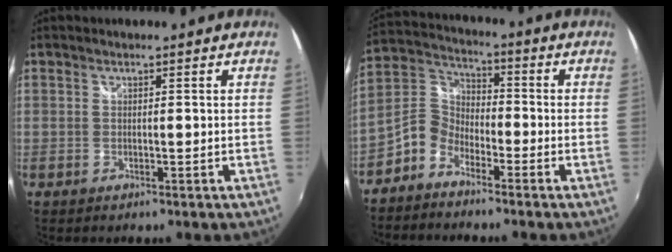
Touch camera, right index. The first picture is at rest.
{"total": 6.6, "force": [-4.4, 4.3, 2.6], "torque": [-0.060, 0.025, -0.102]}